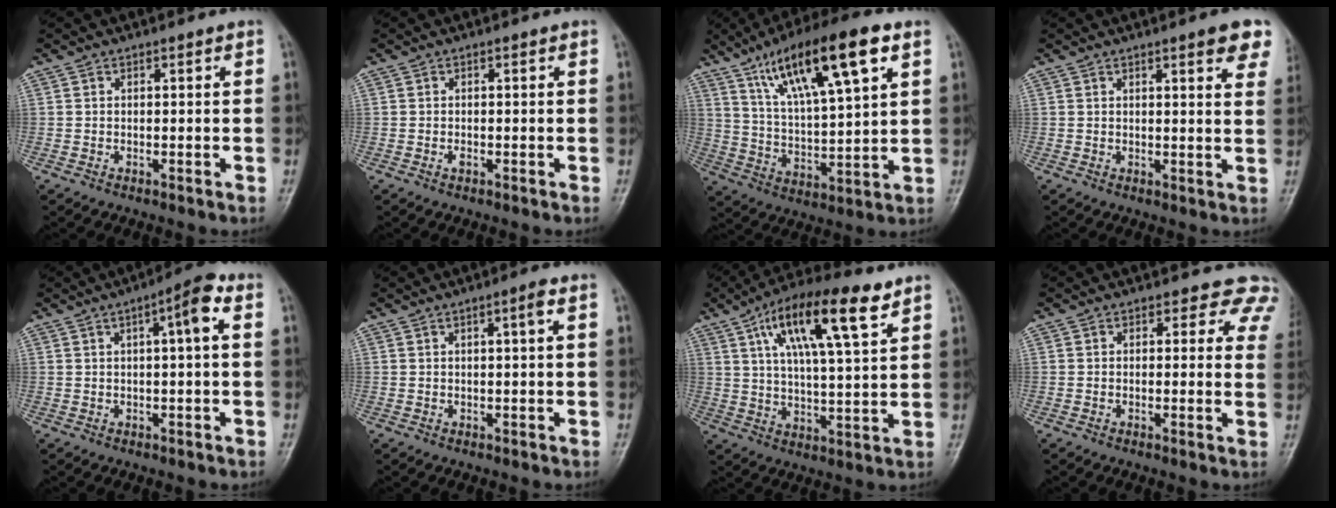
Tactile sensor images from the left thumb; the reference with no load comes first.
{"total": 0.5, "force": [-0.3, 0.3, 0.3], "torque": [-0.001, 0.000, -0.006]}
{"total": 19.4, "force": [9.8, 4.9, 16.0], "torque": [-0.259, -0.019, 0.174]}
{"total": 7.3, "force": [4.4, 1.5, 5.6], "torque": [-0.045, -0.013, 0.046]}
{"total": 5.7, "force": [1.4, 1.0, 5.4], "torque": [-0.083, 0.016, 0.016]}
{"total": 2.1, "force": [0.6, 0.0, 2.0], "torque": [-0.038, 0.003, 0.011]}
{"total": 16.9, "force": [8.4, 4.6, 14.0], "torque": [-0.227, -0.012, 0.141]}
{"total": 6.2, "force": [4.9, 3.5, 1.5], "torque": [0.030, -0.016, 0.027]}